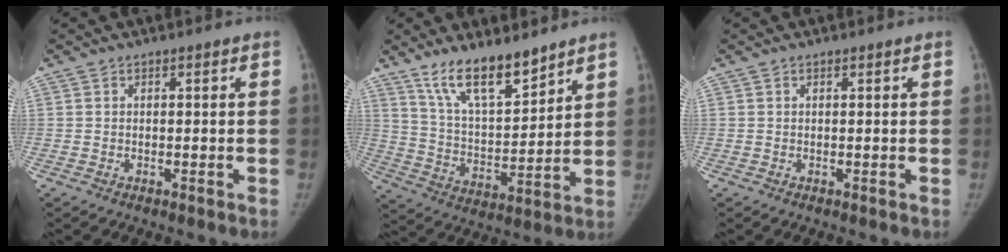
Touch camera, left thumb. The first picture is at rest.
{"total": 13.1, "force": [9.9, 4.0, 7.5], "torque": [-0.107, -0.067, 0.189]}
{"total": 0.0}